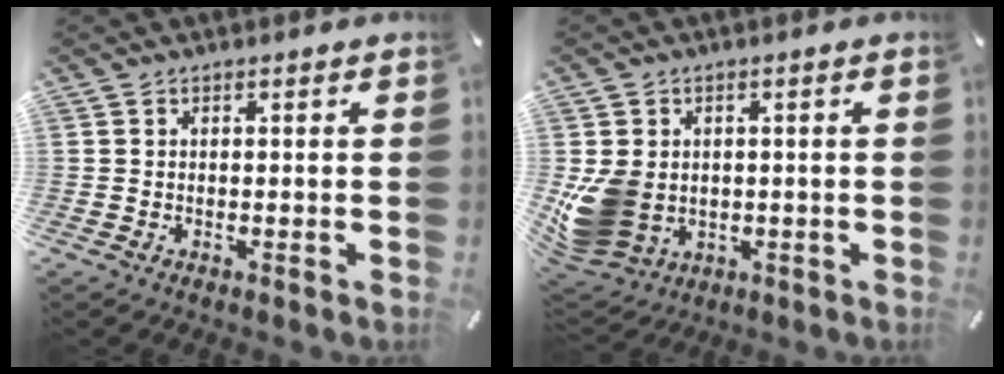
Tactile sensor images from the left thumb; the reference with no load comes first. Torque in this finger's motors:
{"motor_torque": [1.88, 1.85, 1.23, -0.13, 0.28]}